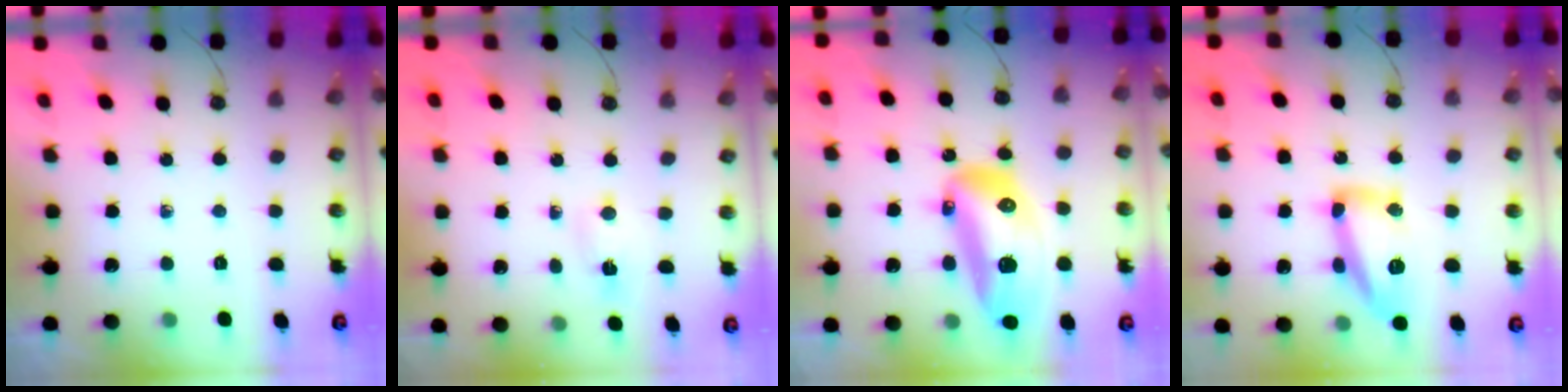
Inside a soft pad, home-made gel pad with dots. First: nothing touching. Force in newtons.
{"total": 4.9, "press": 1.9, "slide": 4.6}
{"total": 21.7, "press": 21.5, "slide": 3.2}
{"total": 14.1, "press": 14.0, "slide": 1.2}